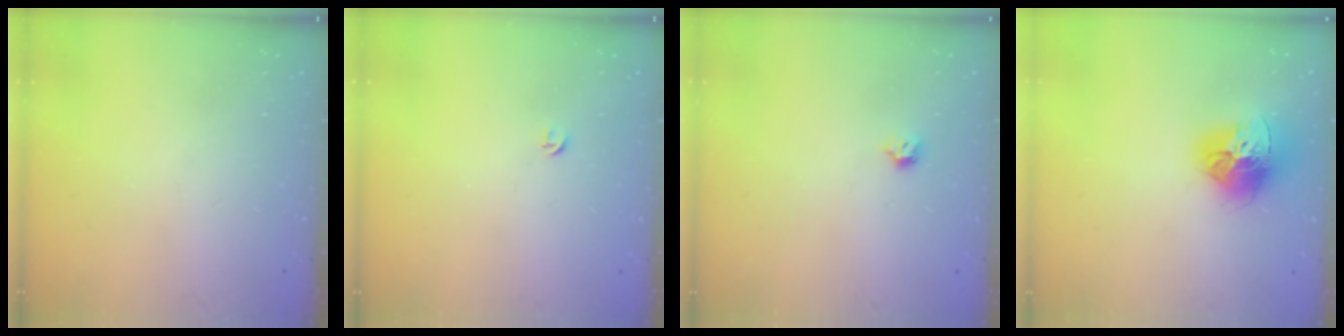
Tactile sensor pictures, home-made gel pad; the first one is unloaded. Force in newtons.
{"total": 3.4, "press": 3.3, "slide": 0.6}
{"total": 4.0, "press": 4.0, "slide": 0.8}
{"total": 15.5, "press": 15.4, "slide": 1.7}